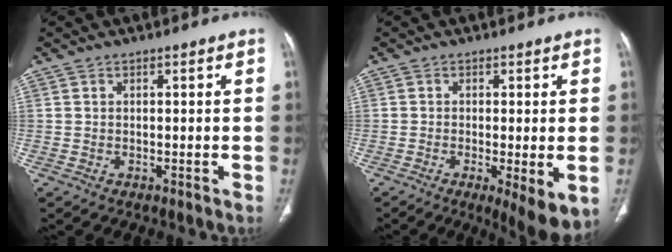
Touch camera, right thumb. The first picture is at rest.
{"total": 7.8, "force": [-2.2, 1.9, 7.2], "torque": [-0.109, -0.022, -0.033]}